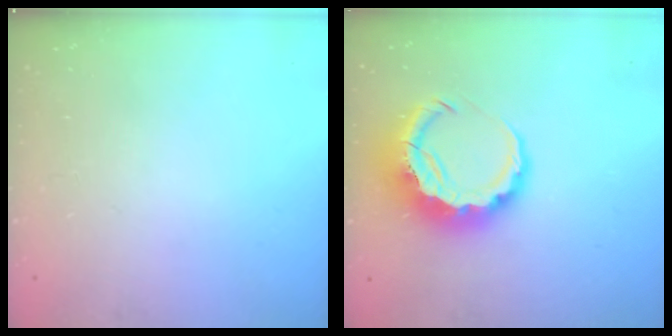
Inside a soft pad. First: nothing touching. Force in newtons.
{"total": 10.2, "press": 9.9, "slide": 2.3}